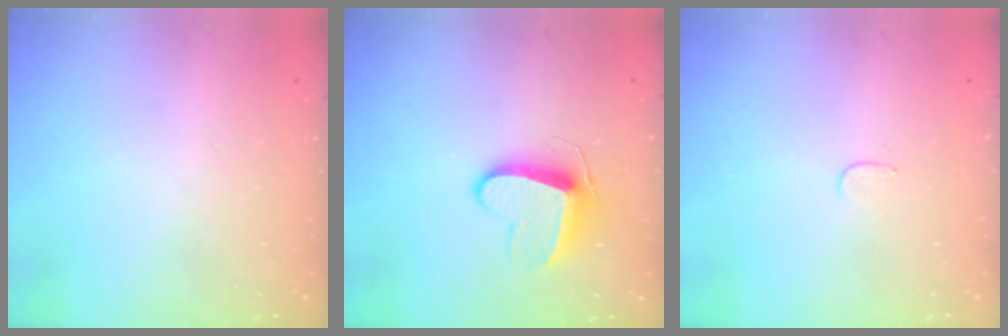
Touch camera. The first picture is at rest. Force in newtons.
{"total": 9.7, "press": 9.7, "slide": 0.4}
{"total": 3.0, "press": 3.0, "slide": 0.3}